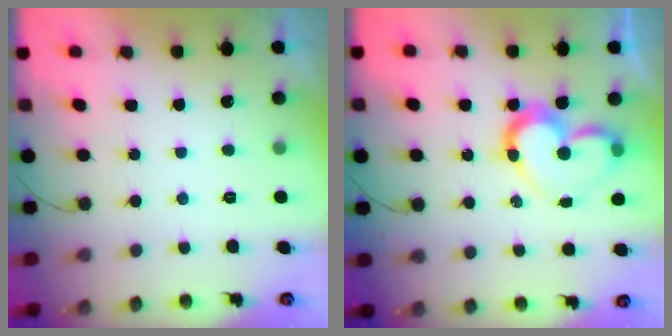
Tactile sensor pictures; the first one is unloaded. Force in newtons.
{"total": 13.0, "press": 12.9, "slide": 1.1}